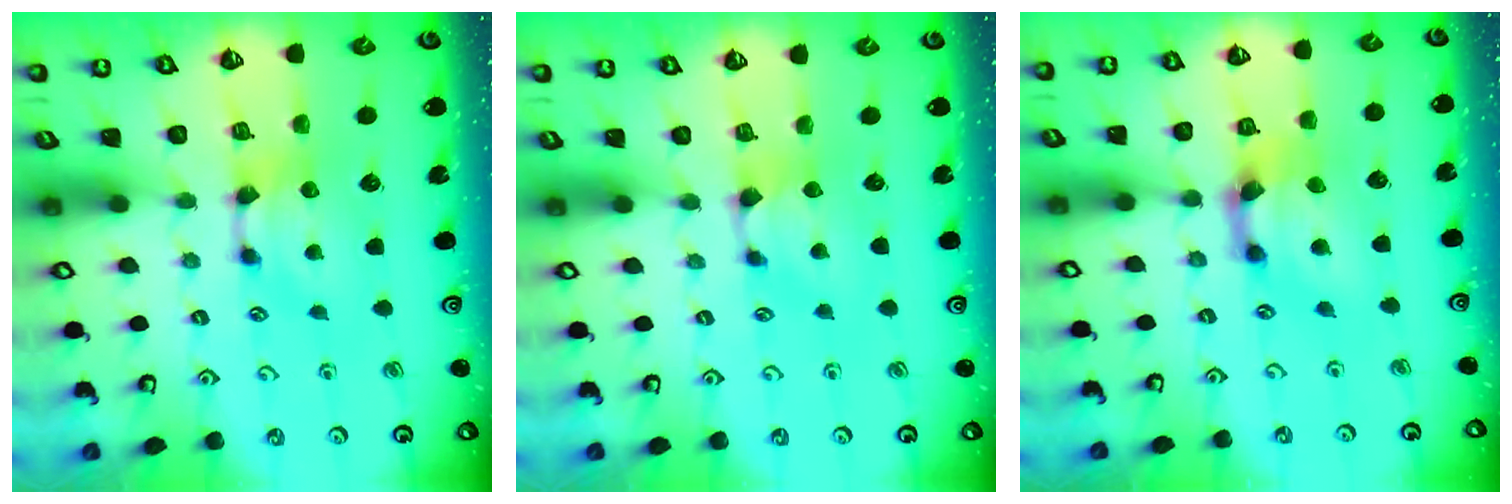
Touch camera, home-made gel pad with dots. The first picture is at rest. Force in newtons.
{"total": 0.9, "press": 0.6, "slide": 0.6}
{"total": 3.2, "press": 2.6, "slide": 1.8}